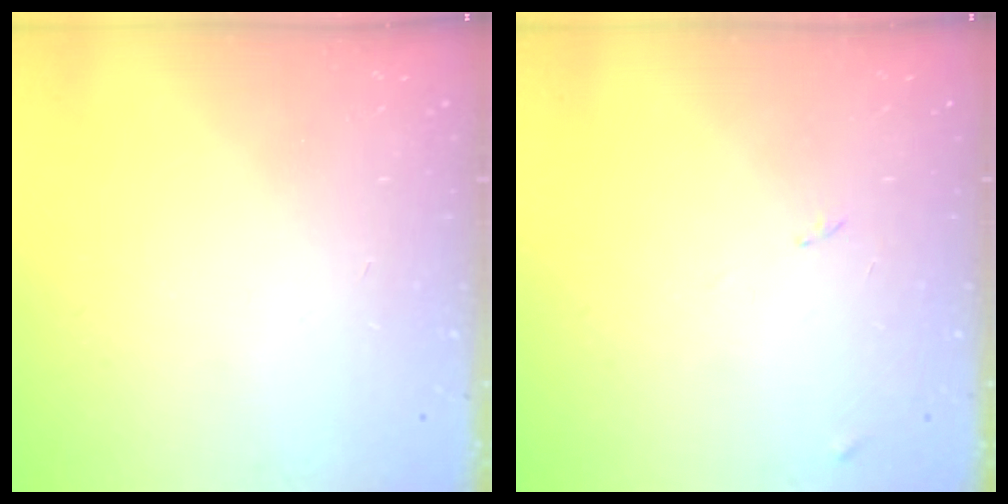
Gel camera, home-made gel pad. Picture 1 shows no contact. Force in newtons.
{"total": 7.6, "press": 7.5, "slide": 0.7}